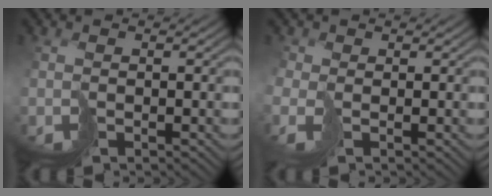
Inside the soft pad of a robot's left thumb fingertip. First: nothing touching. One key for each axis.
{"total": 2.2, "fx": -0.7, "fy": 1.5, "fz": 1.5, "tx": -0.050, "ty": -0.004, "tz": -0.019}